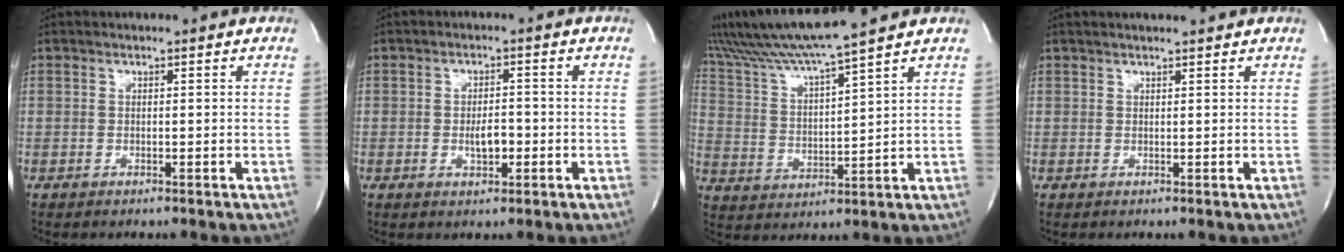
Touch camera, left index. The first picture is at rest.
{"total": 3.2, "force": [-1.0, 1.3, 2.7], "torque": [-0.049, -0.001, -0.013]}
{"total": 13.3, "force": [11.6, -1.4, 6.4], "torque": [-0.136, 0.008, 0.210]}
{"total": 3.2, "force": [2.8, 0.2, 1.4], "torque": [-0.024, 0.013, 0.037]}